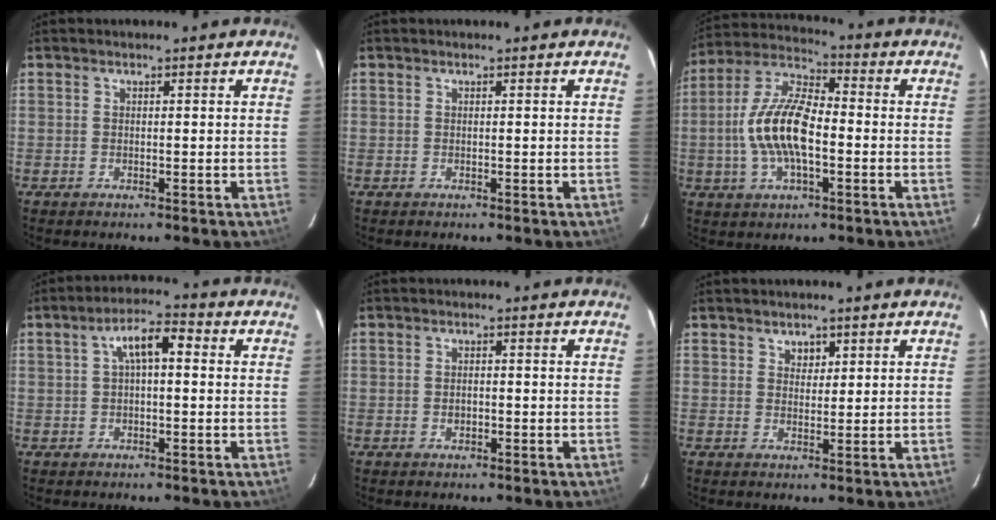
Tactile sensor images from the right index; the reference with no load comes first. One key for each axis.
{"total": 0.0}
{"total": 13.9, "fx": -2.3, "fy": 5.9, "fz": 12.3, "tx": -0.255, "ty": 0.009, "tz": -0.048}
{"total": 6.0, "fx": 0.9, "fy": 2.4, "fz": 5.4, "tx": -0.098, "ty": 0.022, "tz": 0.017}
{"total": 1.4, "fx": -0.5, "fy": 1.0, "fz": 0.9, "tx": -0.017, "ty": 0.004, "tz": -0.008}
{"total": 2.1, "fx": 1.3, "fy": 1.7, "fz": 0.5, "tx": -0.003, "ty": 0.006, "tz": 0.022}